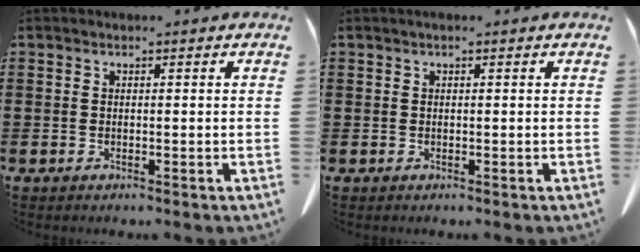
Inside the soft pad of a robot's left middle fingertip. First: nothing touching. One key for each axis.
{"total": 0.5, "fx": 0.3, "fy": 0.1, "fz": 0.4, "tx": -0.009, "ty": 0.001, "tz": 0.005}